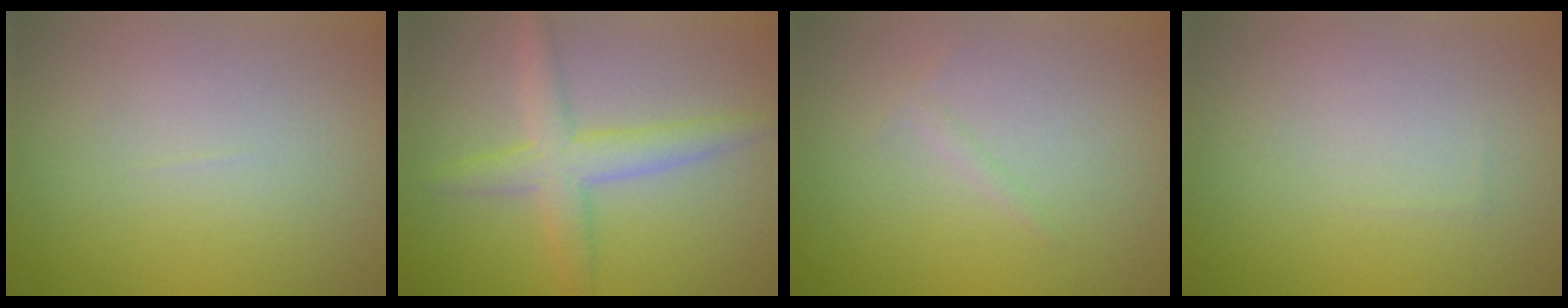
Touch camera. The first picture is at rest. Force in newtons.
{"total": 3.8, "press": 3.8, "slide": 0.1}
{"total": 0.6, "press": 0.6, "slide": 0.1}
{"total": 0.0}